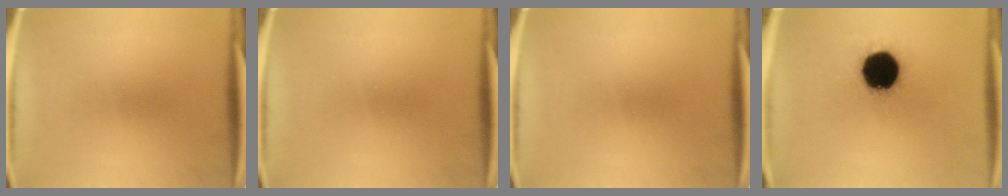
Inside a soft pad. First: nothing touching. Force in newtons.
{"total": 0.0}
{"total": 0.0}
{"total": 20.0}